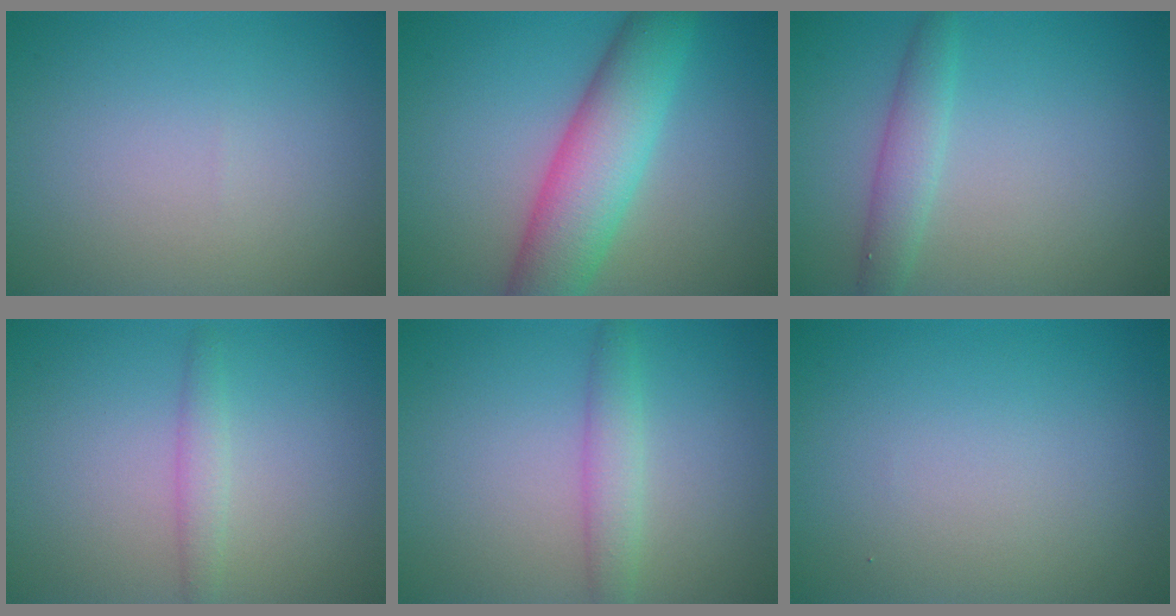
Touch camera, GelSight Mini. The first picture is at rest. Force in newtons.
{"total": 7.6, "press": 7.6, "slide": 0.3}
{"total": 2.4, "press": 2.4, "slide": 0.1}
{"total": 1.5, "press": 1.5, "slide": 0.1}
{"total": 2.3, "press": 2.3, "slide": 0.2}
{"total": 0.0}